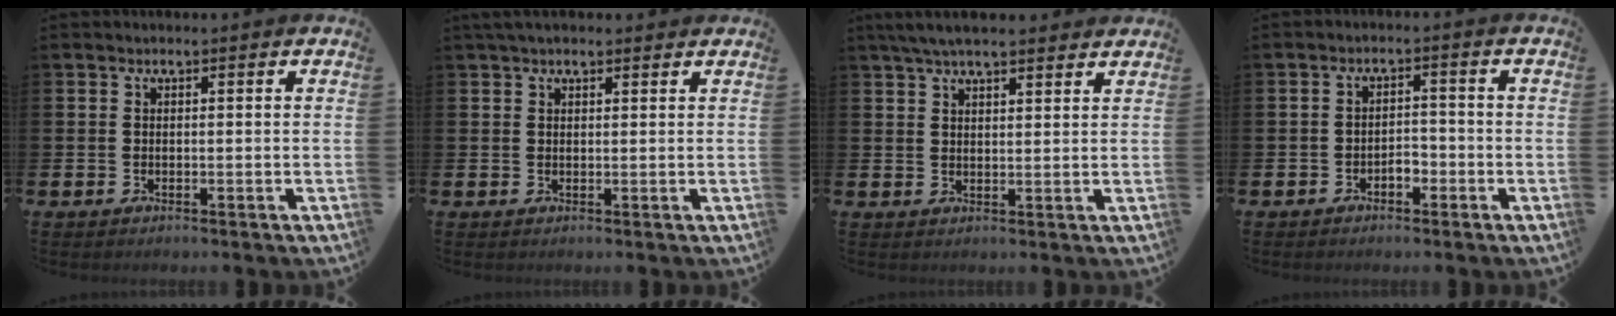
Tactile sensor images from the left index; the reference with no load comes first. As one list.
[{"total": 2.1, "force": [1.8, 0.7, 0.9], "torque": [-0.007, 0.001, 0.029]}, {"total": 5.0, "force": [4.4, 1.1, 2.0], "torque": [-0.045, -0.008, 0.081]}, {"total": 2.0, "force": [-1.4, 1.1, 1.0], "torque": [-0.021, 0.005, -0.030]}]